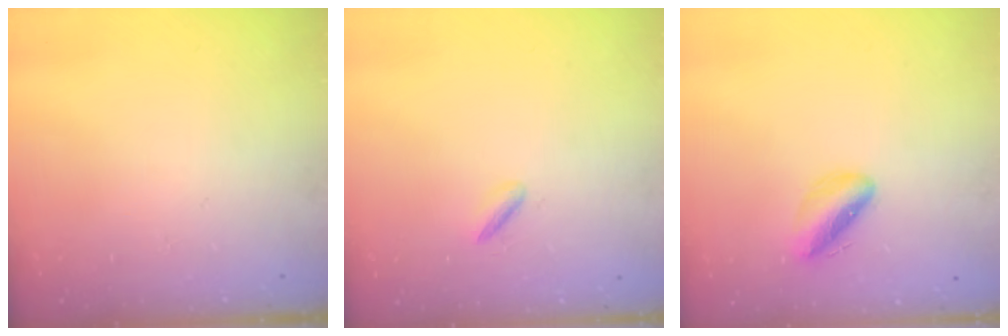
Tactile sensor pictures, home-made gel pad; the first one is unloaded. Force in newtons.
{"total": 2.2, "press": 2.1, "slide": 0.6}
{"total": 5.2, "press": 4.9, "slide": 1.8}